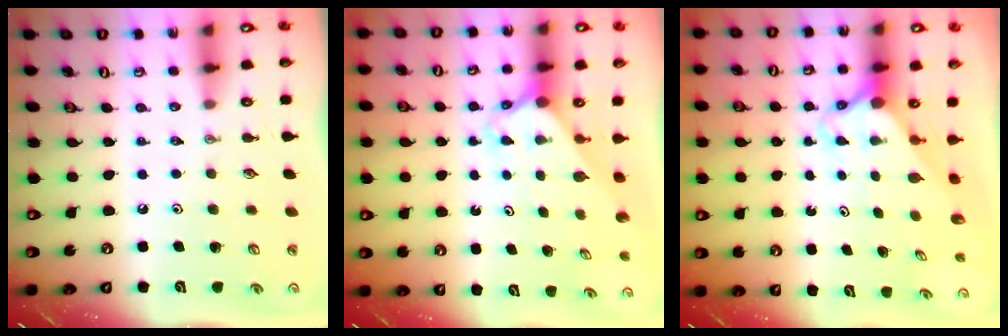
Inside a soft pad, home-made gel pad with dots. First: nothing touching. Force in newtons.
{"total": 2.3, "press": 2.3, "slide": 0.1}
{"total": 2.9, "press": 2.9, "slide": 0.2}